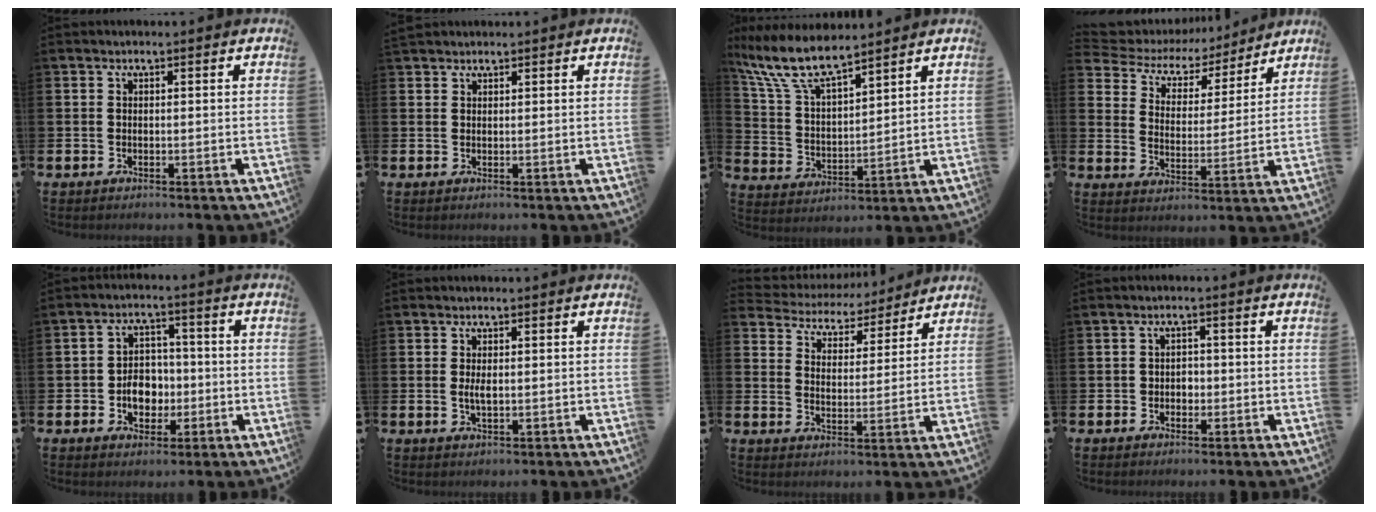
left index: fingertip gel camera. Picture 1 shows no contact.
{"total": 1.5, "force": [1.4, 0.6, 0.0], "torque": [0.008, -0.001, 0.025]}
{"total": 9.4, "force": [8.1, 2.0, 4.2], "torque": [-0.113, -0.034, 0.146]}
{"total": 6.0, "force": [5.3, 2.8, 0.8], "torque": [-0.043, -0.043, 0.085]}
{"total": 5.2, "force": [-1.2, 4.1, 2.9], "torque": [-0.041, 0.003, -0.030]}
{"total": 1.9, "force": [0.1, 0.8, 1.7], "torque": [-0.029, 0.000, -0.001]}
{"total": 4.8, "force": [4.4, 1.8, -0.3], "torque": [-0.015, -0.041, 0.071]}
{"total": 1.8, "force": [-0.5, 1.6, 0.6], "torque": [-0.003, 0.000, -0.016]}